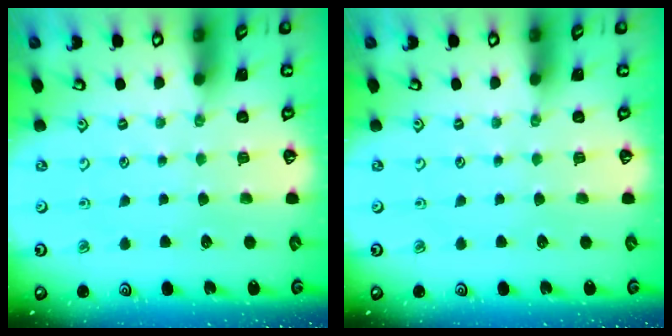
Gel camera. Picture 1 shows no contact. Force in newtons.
{"total": 0.0}